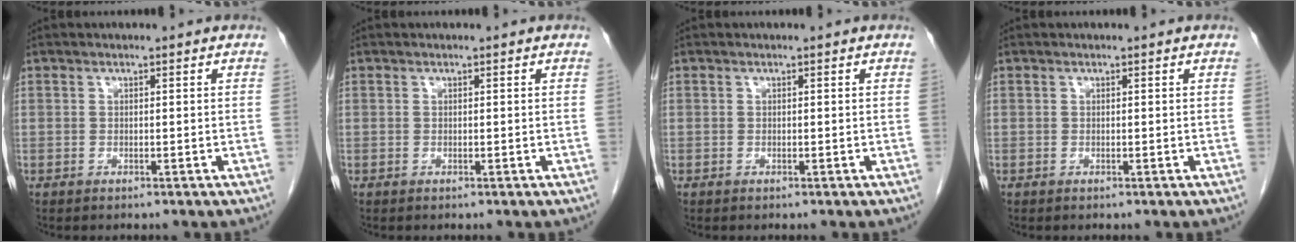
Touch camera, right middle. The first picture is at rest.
{"total": 0.0}
{"total": 0.0}
{"total": 0.0}